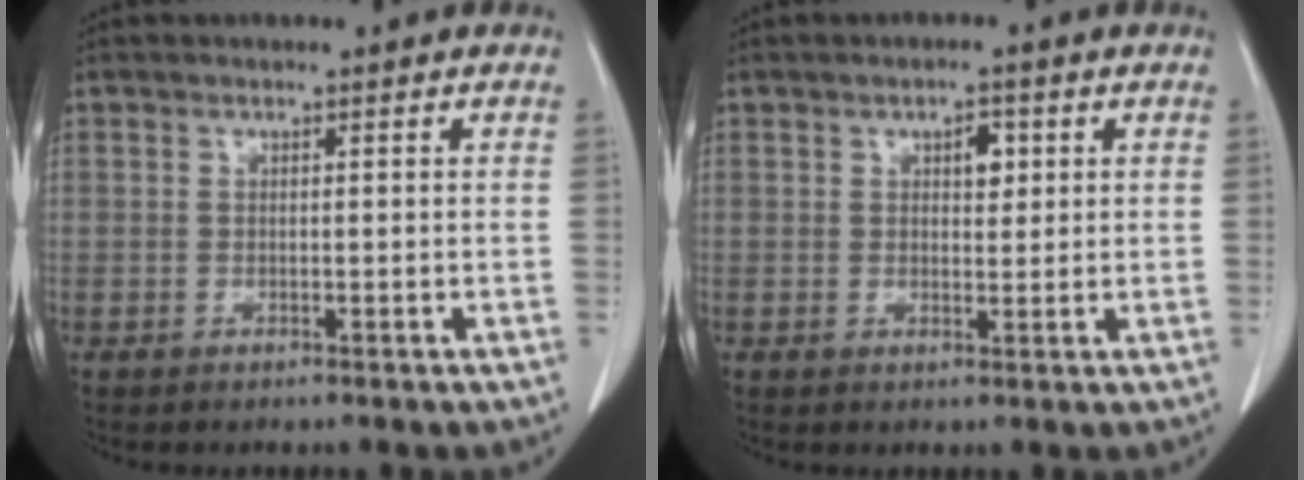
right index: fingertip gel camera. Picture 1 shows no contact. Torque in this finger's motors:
{"motor_torque": [0.03, 0.00, 0.02, 0.01]}